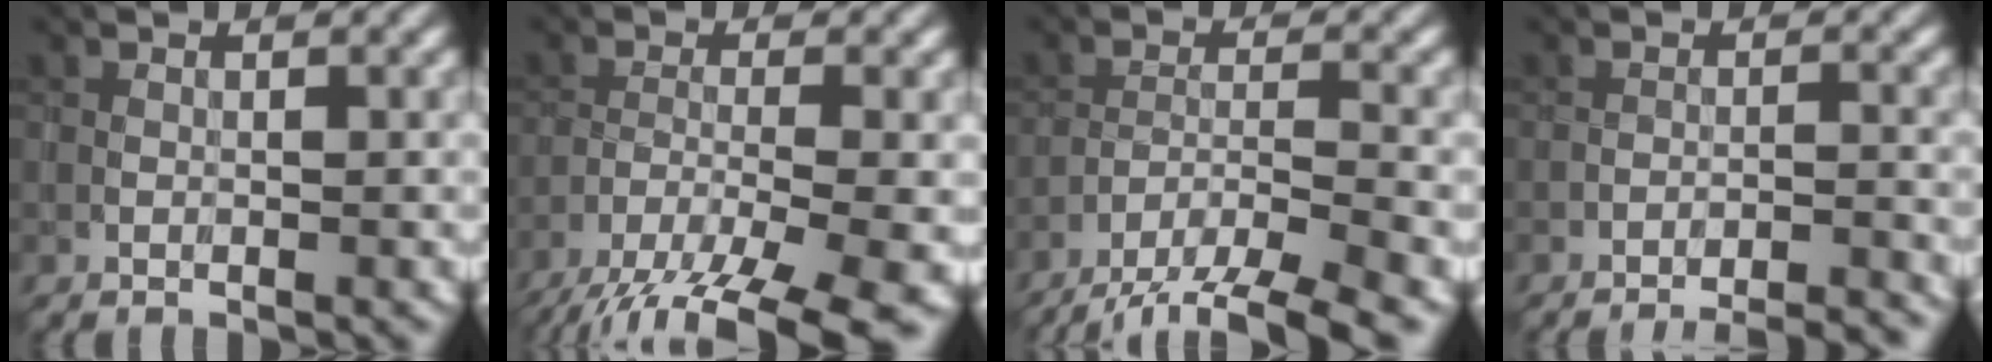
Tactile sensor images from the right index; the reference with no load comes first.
{"total": 10.6, "force": [-7.8, 2.2, 6.8], "torque": [-0.121, -0.020, -0.119]}
{"total": 7.8, "force": [-6.3, 1.8, 4.3], "torque": [-0.061, -0.012, -0.096]}
{"total": 7.9, "force": [-7.5, 1.3, 1.9], "torque": [-0.002, 0.025, -0.088]}